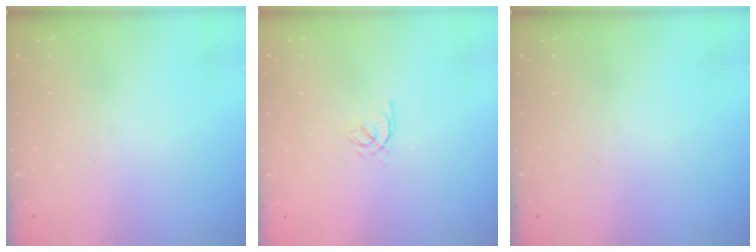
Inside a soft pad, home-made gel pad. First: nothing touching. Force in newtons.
{"total": 2.0, "press": 1.9, "slide": 0.5}
{"total": 0.0}